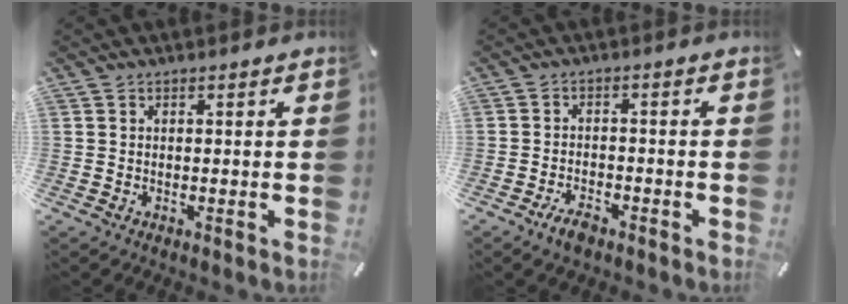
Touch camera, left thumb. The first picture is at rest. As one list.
[{"total": 4.0, "force": [-2.9, 1.8, 2.0], "torque": [-0.045, 0.013, -0.058]}]